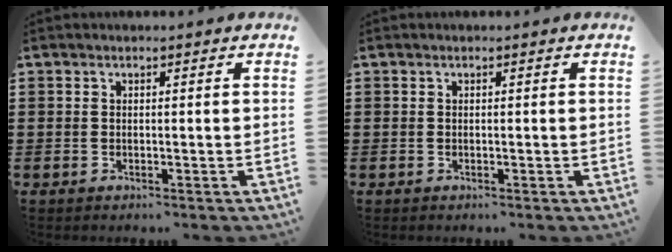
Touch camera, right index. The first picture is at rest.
{"total": 0.0}